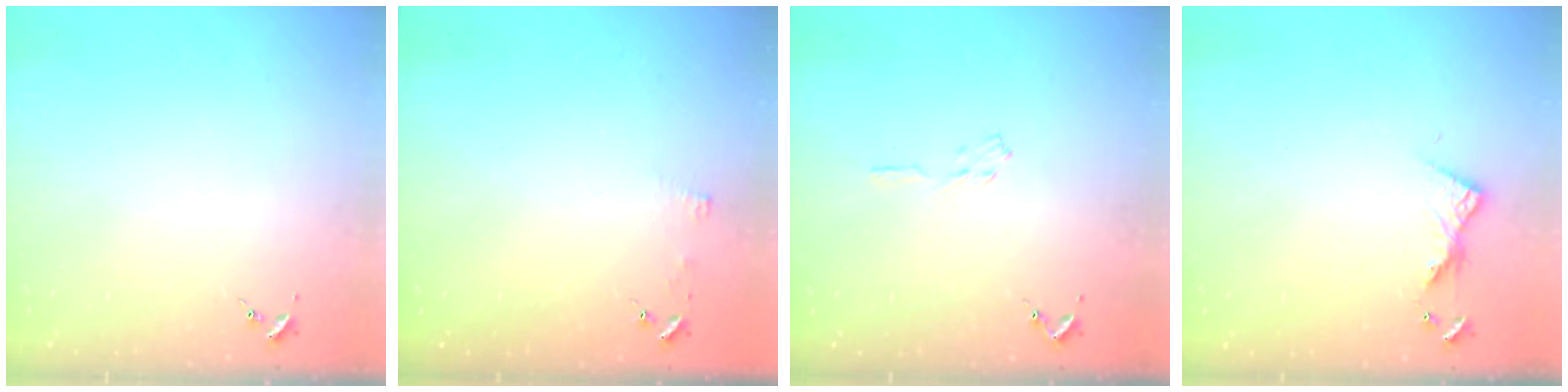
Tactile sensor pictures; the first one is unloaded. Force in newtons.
{"total": 3.4, "press": 3.3, "slide": 0.3}
{"total": 3.2, "press": 3.1, "slide": 0.4}
{"total": 6.1, "press": 6.1, "slide": 0.6}